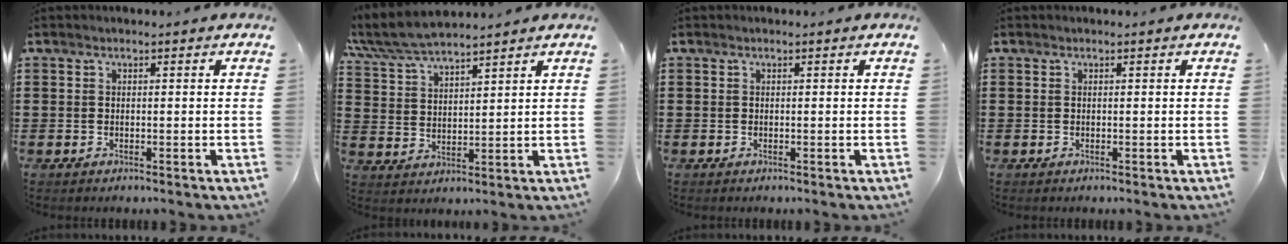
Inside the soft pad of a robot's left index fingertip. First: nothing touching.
{"total": 6.2, "force": [5.8, 0.9, 2.0], "torque": [-0.060, -0.022, 0.106]}
{"total": 0.0}
{"total": 0.0}